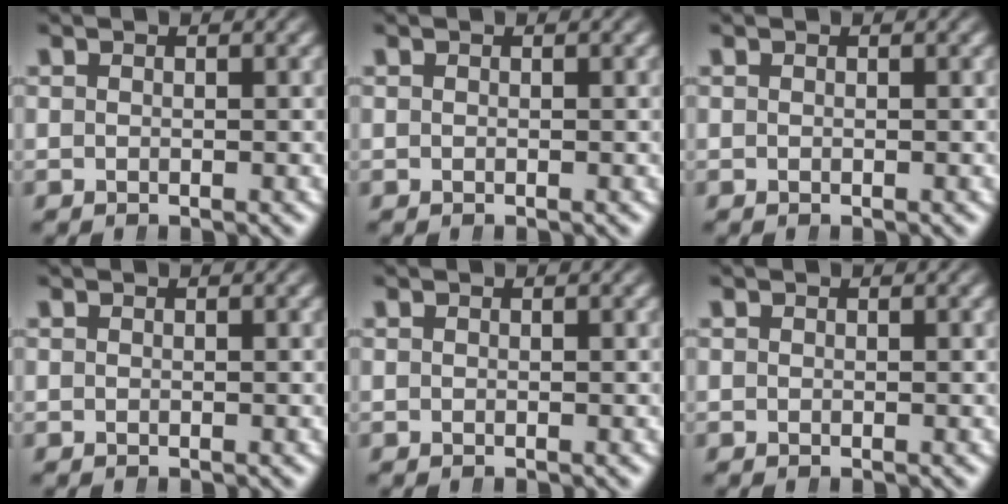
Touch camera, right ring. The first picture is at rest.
{"total": 0.0}
{"total": 0.0}
{"total": 0.0}
{"total": 0.0}
{"total": 0.0}